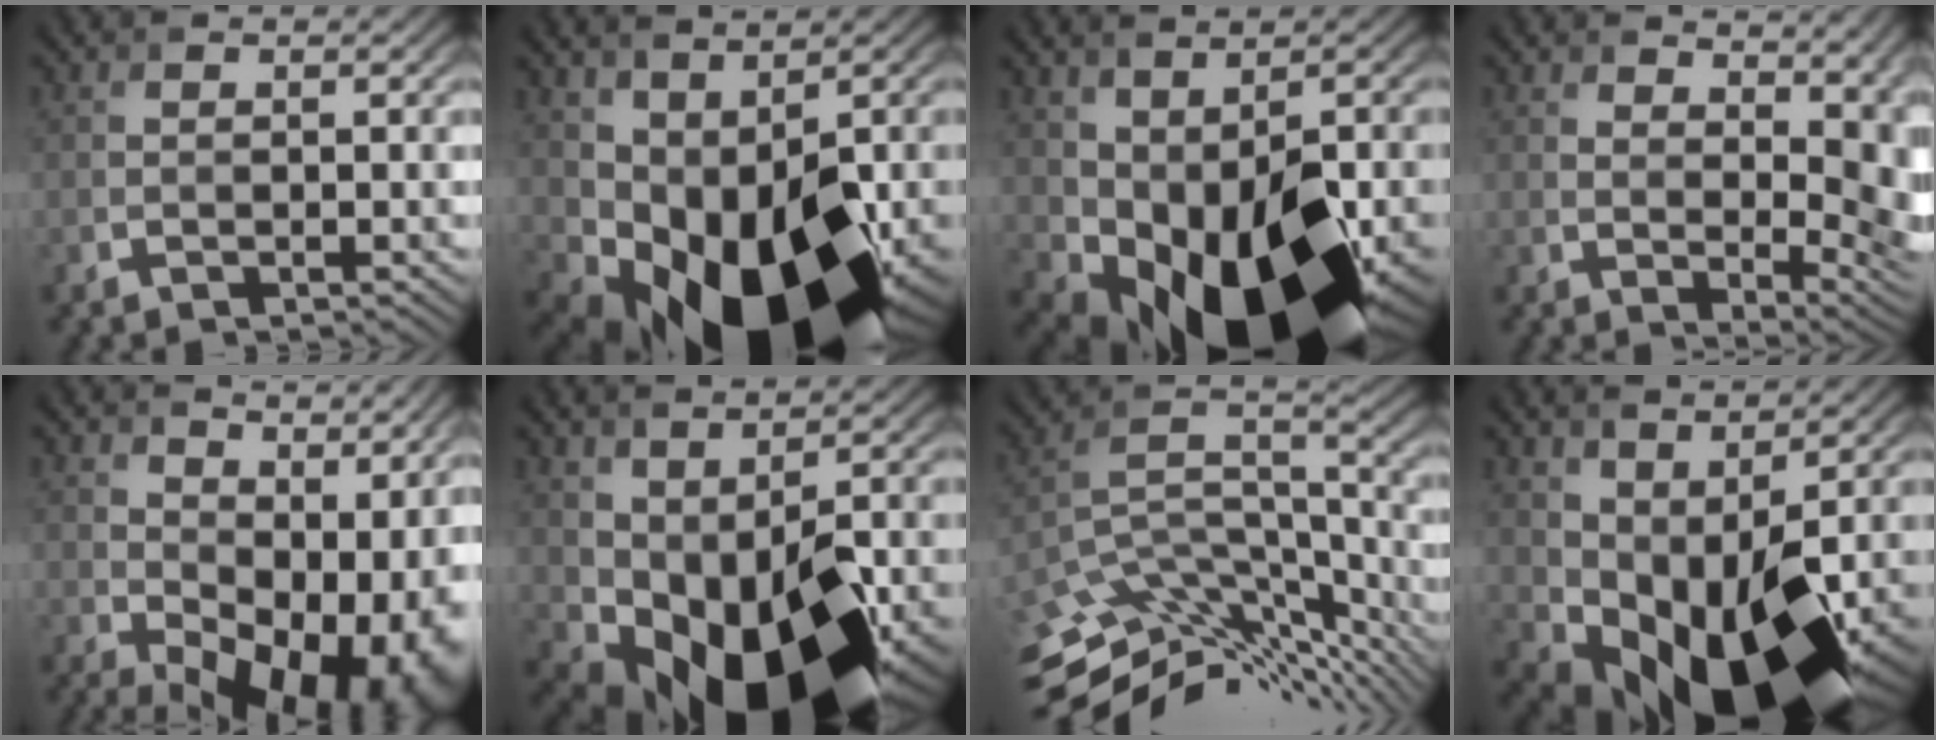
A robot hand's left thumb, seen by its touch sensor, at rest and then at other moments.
{"total": 14.6, "force": [-1.8, 8.6, 11.6], "torque": [-0.203, -0.036, -0.003]}
{"total": 15.6, "force": [-3.8, 8.2, 12.7], "torque": [-0.216, -0.040, -0.040]}
{"total": 11.3, "force": [5.8, 4.7, 8.5], "torque": [-0.112, 0.009, 0.084]}
{"total": 14.8, "force": [1.2, 9.4, 11.3], "torque": [-0.127, -0.019, 0.061]}
{"total": 14.5, "force": [-3.4, 7.8, 11.7], "torque": [-0.200, -0.035, -0.037]}
{"total": 13.1, "force": [-10.3, 5.0, 6.4], "torque": [-0.143, 0.008, -0.159]}
{"total": 13.0, "force": [-0.4, 7.4, 10.7], "torque": [-0.192, -0.022, 0.015]}